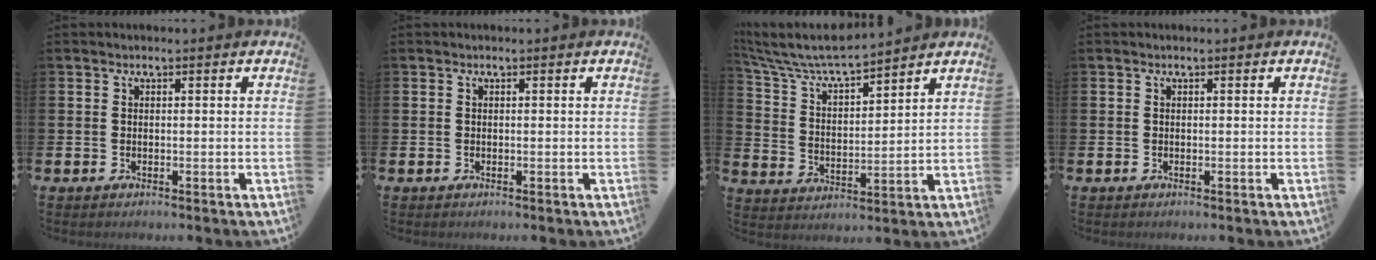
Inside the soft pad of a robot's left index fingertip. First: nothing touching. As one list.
[{"total": 0.0}, {"total": 7.4, "force": [7.0, 0.7, 2.3], "torque": [-0.079, -0.047, 0.121]}, {"total": 0.0}]